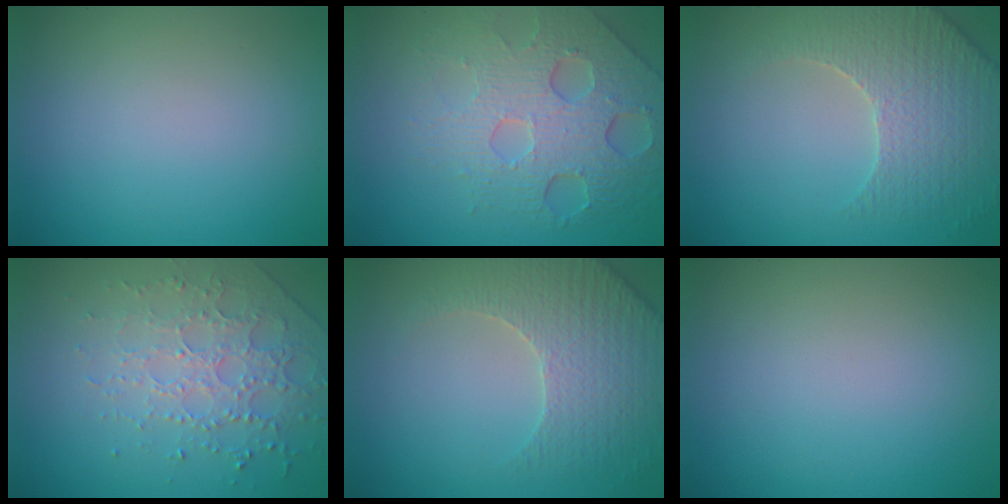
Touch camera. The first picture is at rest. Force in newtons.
{"total": 7.3, "press": 5.1, "slide": 5.2}
{"total": 4.6, "press": 4.3, "slide": 1.4}
{"total": 3.0, "press": 2.8, "slide": 1.1}
{"total": 4.6, "press": 4.2, "slide": 2.1}
{"total": 0.0}